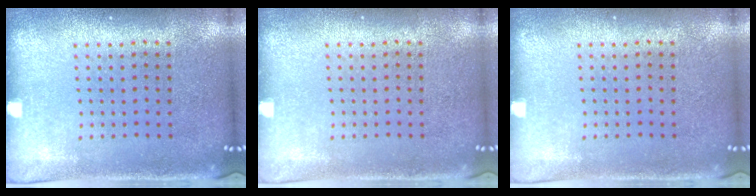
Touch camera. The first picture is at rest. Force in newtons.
{"total": 0.0}
{"total": 0.0}